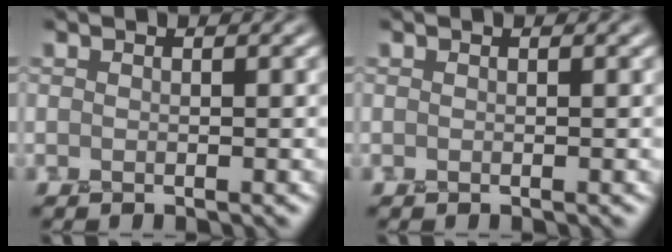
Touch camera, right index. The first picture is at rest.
{"total": 0.0}